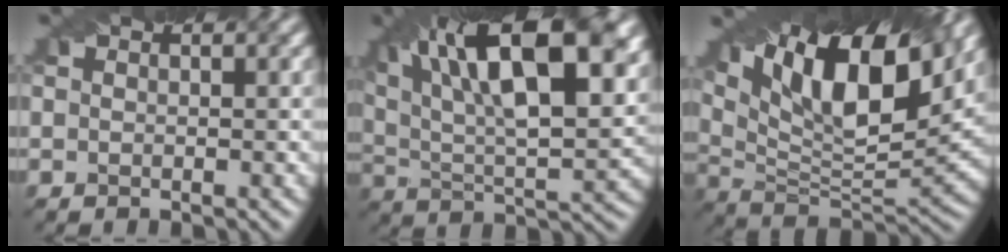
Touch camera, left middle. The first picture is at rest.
{"total": 16.6, "force": [7.8, 6.3, 13.2], "torque": [-0.206, 0.021, 0.125]}
{"total": 13.8, "force": [7.4, 5.1, 10.5], "torque": [-0.181, 0.019, 0.132]}